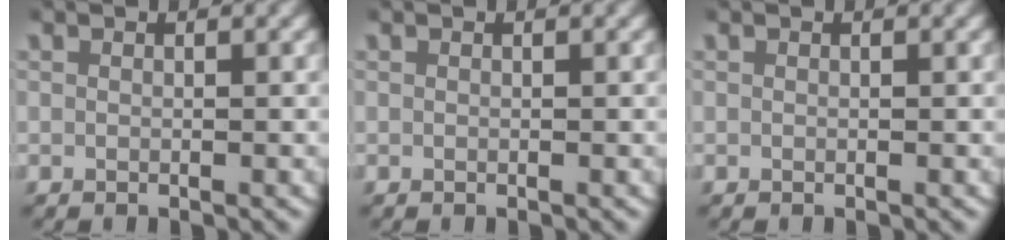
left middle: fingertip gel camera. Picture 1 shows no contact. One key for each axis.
{"total": 0.0}
{"total": 0.0}